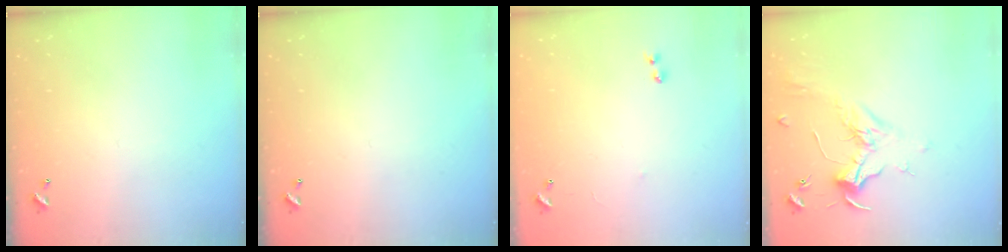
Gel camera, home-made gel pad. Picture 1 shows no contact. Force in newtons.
{"total": 0.0}
{"total": 7.2, "press": 7.2, "slide": 0.5}
{"total": 1.8, "press": 1.7, "slide": 0.7}